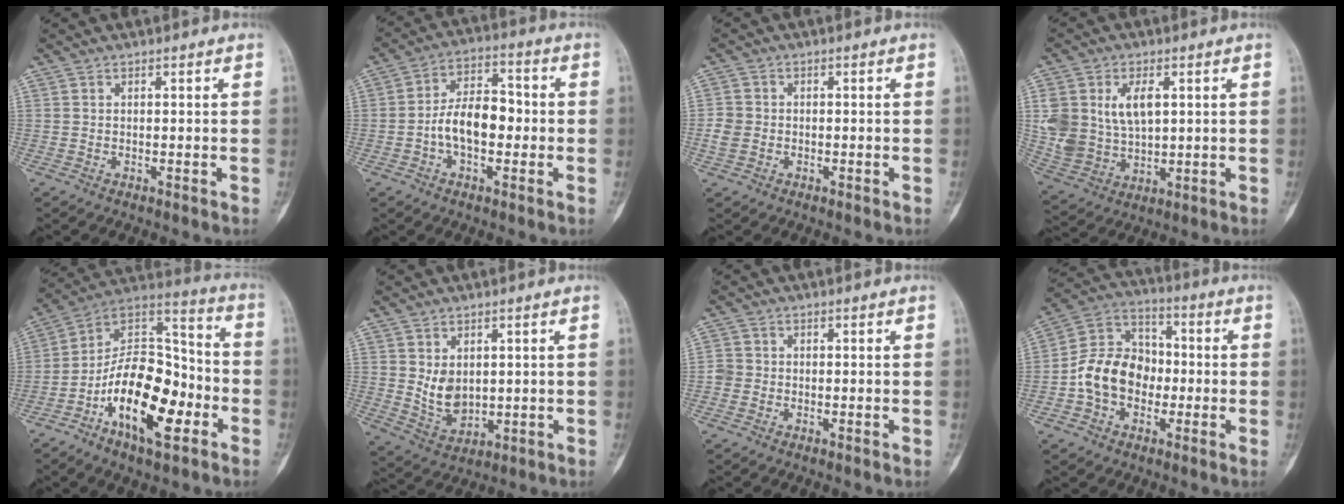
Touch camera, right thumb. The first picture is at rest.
{"total": 10.1, "force": [-1.6, 6.0, 8.0], "torque": [-0.124, 0.035, -0.037]}
{"total": 3.4, "force": [-0.8, 2.9, 1.6], "torque": [-0.032, 0.007, -0.018]}
{"total": 11.8, "force": [3.1, 7.7, 8.4], "torque": [-0.154, -0.008, 0.074]}
{"total": 20.5, "force": [-7.6, 9.9, 16.3], "torque": [-0.244, 0.062, -0.131]}
{"total": 6.4, "force": [1.2, 4.6, 4.3], "torque": [-0.058, -0.020, 0.043]}
{"total": 1.8, "force": [-0.4, 1.7, 0.5], "torque": [-0.002, 0.006, -0.012]}
{"total": 13.1, "force": [-2.4, 10.2, 7.8], "torque": [-0.116, 0.045, -0.051]}